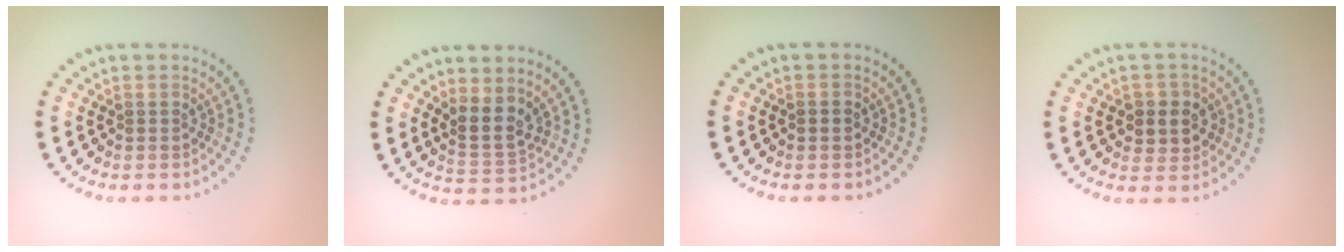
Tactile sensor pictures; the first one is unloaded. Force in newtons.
{"total": 2.8, "press": 2.2, "slide": 1.7}
{"total": 1.0, "press": 1.0, "slide": 0.2}
{"total": 3.0, "press": 2.9, "slide": 0.8}